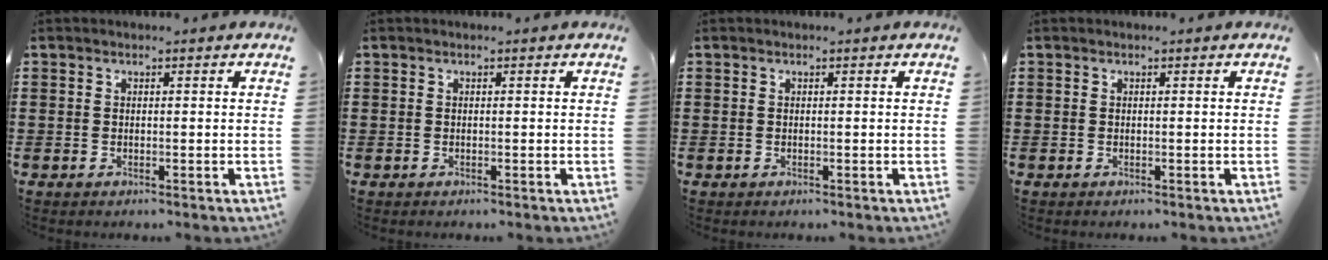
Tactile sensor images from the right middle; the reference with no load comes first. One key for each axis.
{"total": 0.0}
{"total": 0.0}
{"total": 0.0}